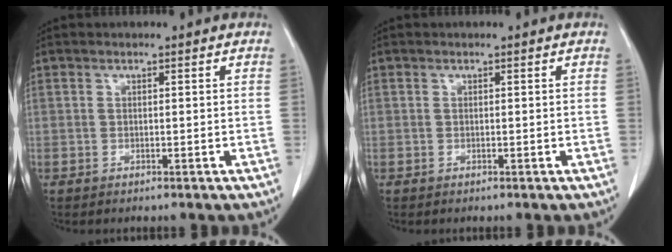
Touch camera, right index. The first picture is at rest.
{"total": 0.0}